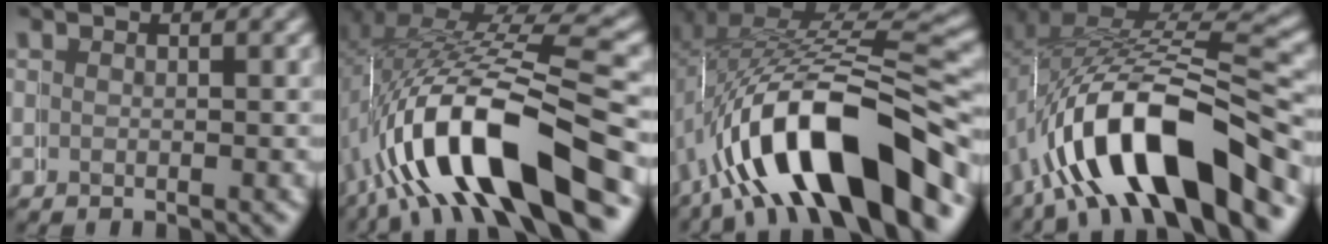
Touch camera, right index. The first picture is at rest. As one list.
[{"total": 11.5, "force": [-2.6, 5.3, 9.8], "torque": [-0.210, -0.026, -0.019]}, {"total": 13.1, "force": [-4.1, 6.0, 10.9], "torque": [-0.206, -0.024, -0.043]}, {"total": 12.0, "force": [-3.5, 6.2, 9.7], "torque": [-0.194, -0.027, -0.039]}]